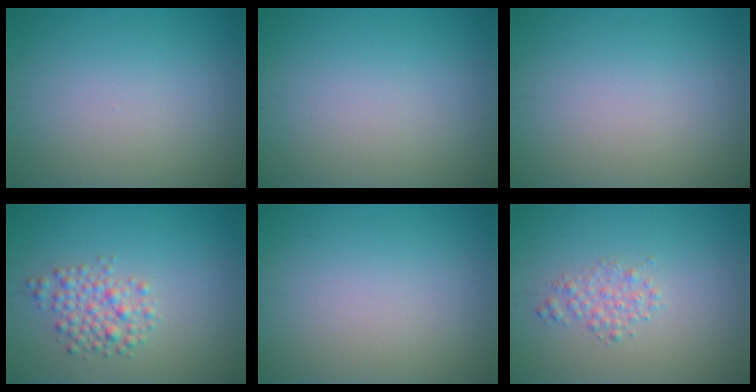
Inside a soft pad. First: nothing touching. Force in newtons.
{"total": 0.0}
{"total": 0.0}
{"total": 2.7, "press": 2.7, "slide": 0.1}
{"total": 0.0}
{"total": 1.6, "press": 1.6, "slide": 0.1}